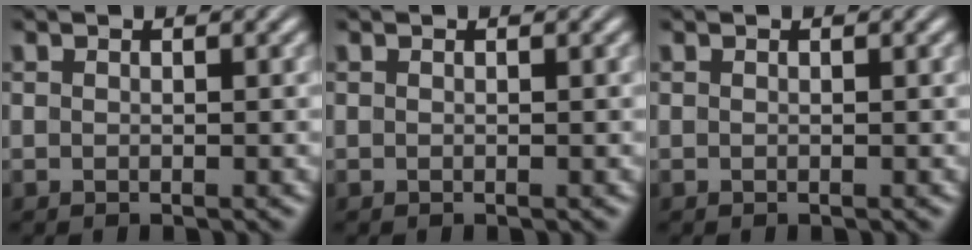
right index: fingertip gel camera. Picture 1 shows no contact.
{"total": 0.0}
{"total": 0.0}